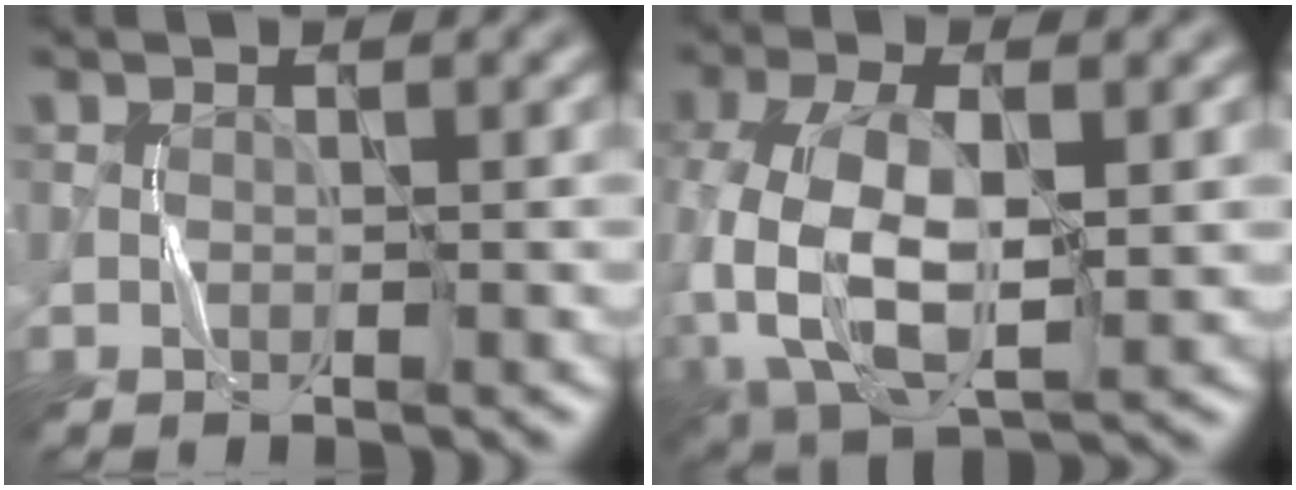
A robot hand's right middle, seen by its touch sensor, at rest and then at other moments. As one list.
[{"total": 10.3, "force": [-1.5, 5.6, 8.6], "torque": [-0.196, -0.008, -0.028]}]